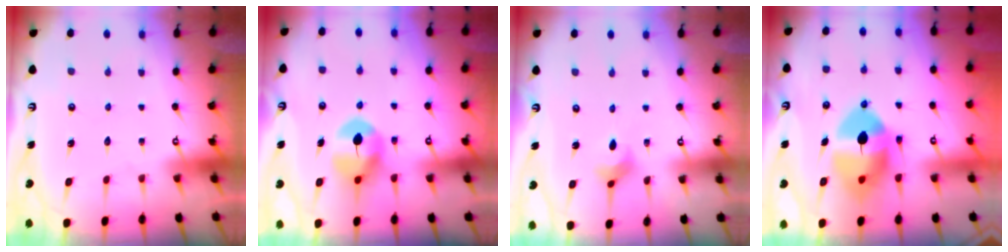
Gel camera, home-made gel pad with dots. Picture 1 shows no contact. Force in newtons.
{"total": 7.6, "press": 7.6, "slide": 0.4}
{"total": 3.4, "press": 3.3, "slide": 0.6}
{"total": 14.4, "press": 14.2, "slide": 2.2}